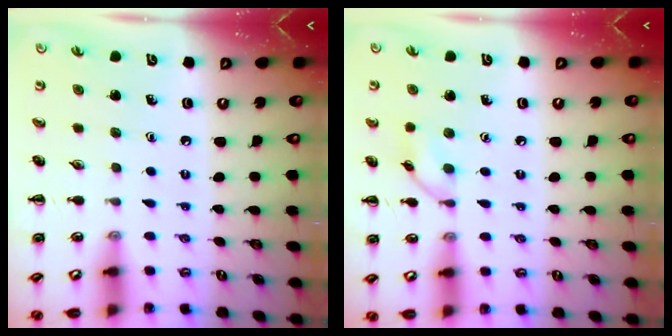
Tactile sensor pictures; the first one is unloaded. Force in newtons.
{"total": 7.4, "press": 7.3, "slide": 0.9}